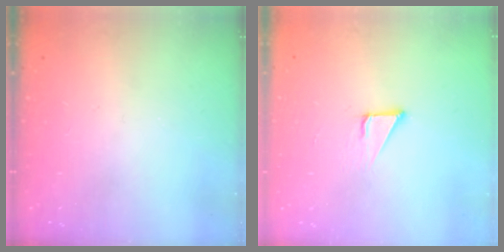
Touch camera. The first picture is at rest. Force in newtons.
{"total": 2.1, "press": 2.1, "slide": 0.1}